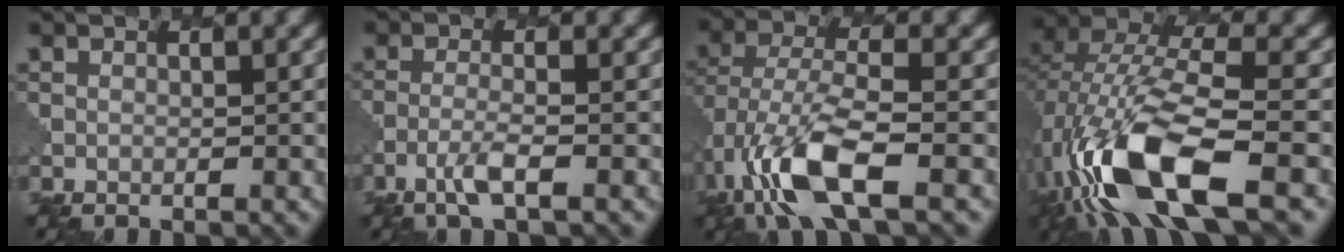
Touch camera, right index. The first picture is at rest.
{"total": 2.4, "force": [-1.4, 0.3, 2.0], "torque": [-0.044, 0.000, -0.036]}
{"total": 8.4, "force": [-3.7, 3.3, 6.8], "torque": [-0.149, -0.002, -0.076]}
{"total": 12.3, "force": [-5.4, 4.5, 10.0], "torque": [-0.216, -0.006, -0.100]}